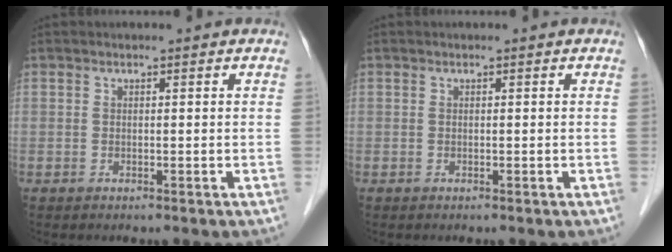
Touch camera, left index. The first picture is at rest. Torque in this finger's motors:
{"motor_torque": [0.00, 0.00, 0.00, 0.00]}